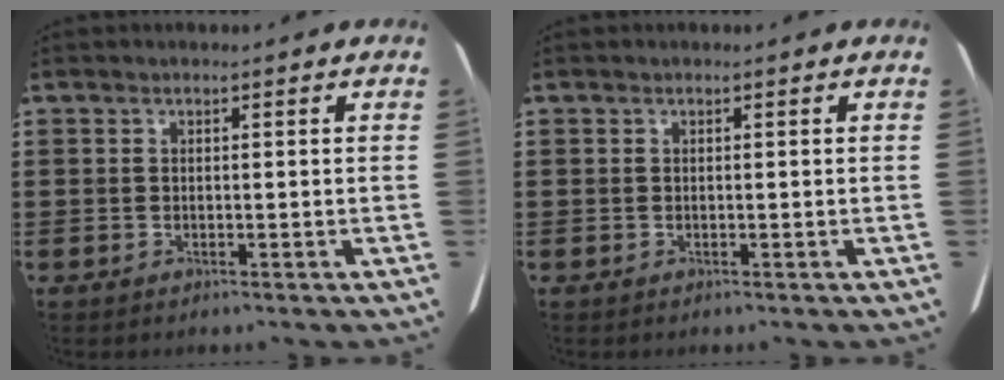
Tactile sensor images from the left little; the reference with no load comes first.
{"total": 0.0}